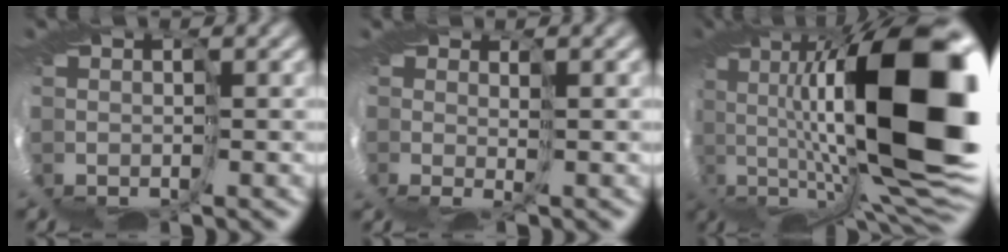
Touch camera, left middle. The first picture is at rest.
{"total": 1.2, "force": [0.7, -0.1, 0.9], "torque": [-0.025, 0.000, 0.006]}
{"total": 16.7, "force": [3.1, 7.8, 14.4], "torque": [-0.279, 0.002, 0.054]}